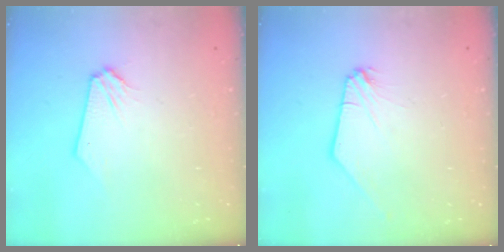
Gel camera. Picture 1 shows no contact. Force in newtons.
{"total": 0.0}